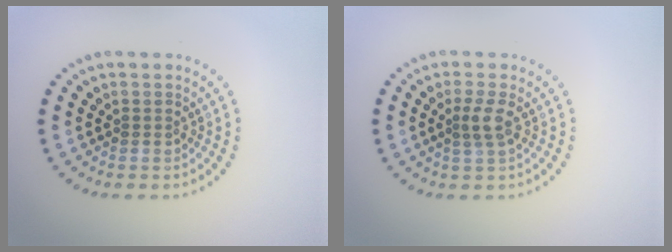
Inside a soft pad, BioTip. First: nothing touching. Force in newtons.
{"total": 1.8, "press": 1.6, "slide": 0.9}